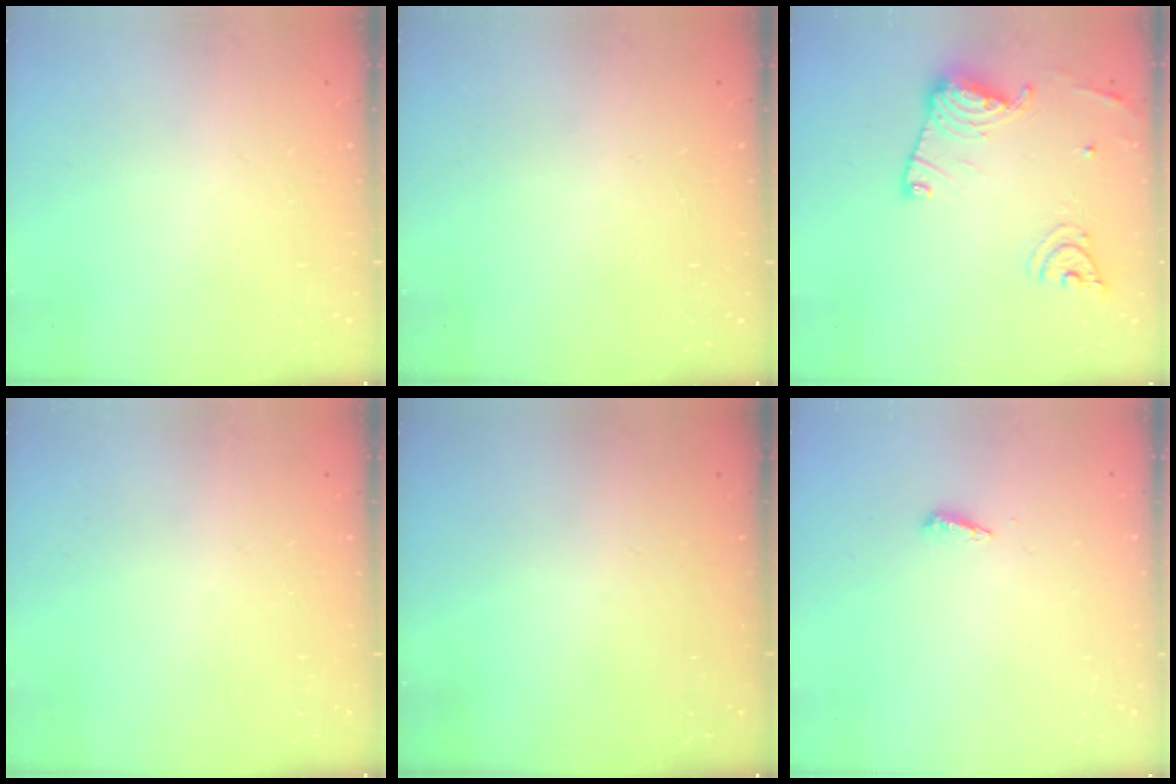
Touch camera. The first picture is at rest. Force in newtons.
{"total": 0.0}
{"total": 15.7, "press": 15.6, "slide": 1.6}
{"total": 0.0}
{"total": 0.0}
{"total": 2.9, "press": 2.9, "slide": 0.3}